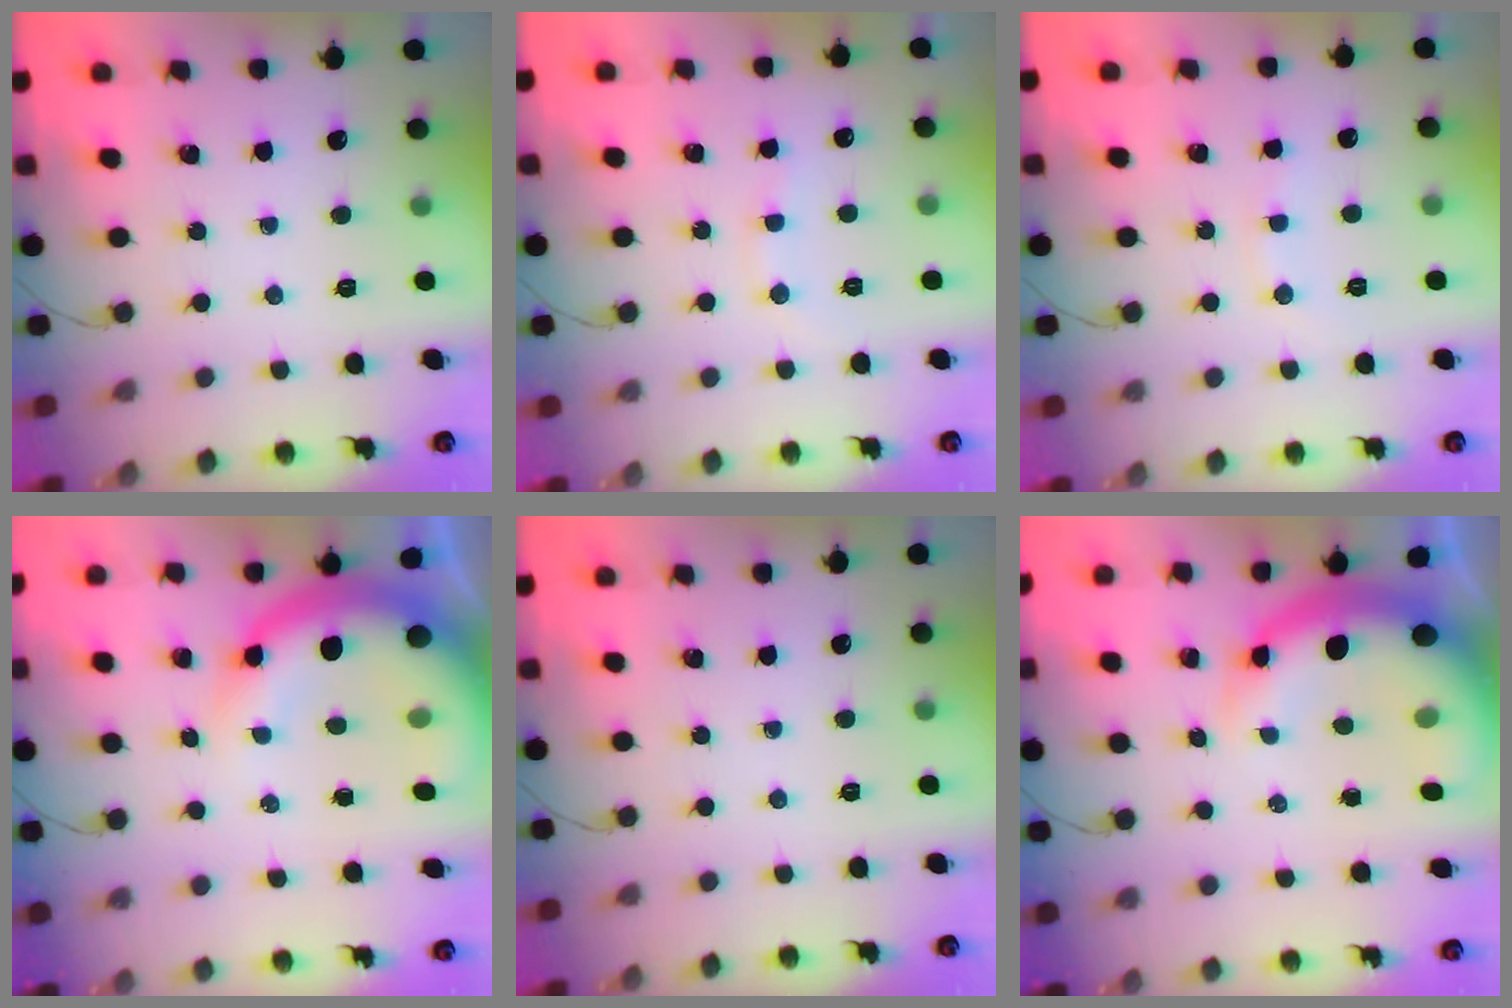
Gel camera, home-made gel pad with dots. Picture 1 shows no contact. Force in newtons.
{"total": 7.8, "press": 7.7, "slide": 1.3}
{"total": 5.8, "press": 5.7, "slide": 1.2}
{"total": 14.5, "press": 14.1, "slide": 3.6}
{"total": 0.0}
{"total": 10.0, "press": 9.7, "slide": 2.6}